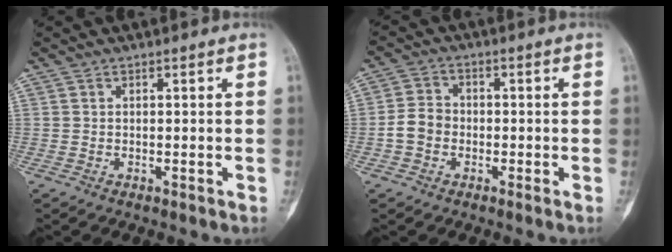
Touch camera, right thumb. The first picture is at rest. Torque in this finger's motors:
{"motor_torque": [0.54, 0.43, 0.38, -0.48, 0.02]}